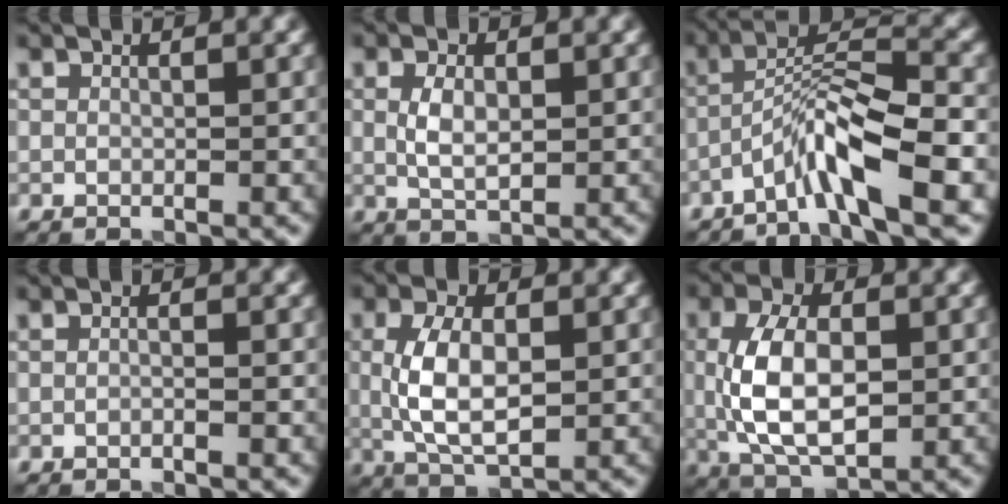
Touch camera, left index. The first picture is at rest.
{"total": 2.8, "force": [0.3, 1.5, 2.3], "torque": [-0.054, 0.000, 0.008]}
{"total": 6.4, "force": [-3.5, 0.9, 5.3], "torque": [-0.096, 0.017, -0.071]}
{"total": 0.5, "force": [-0.3, 0.0, 0.5], "torque": [-0.010, -0.003, -0.010]}
{"total": 5.6, "force": [0.1, 2.7, 4.9], "torque": [-0.103, 0.000, 0.005]}
{"total": 7.5, "force": [-0.2, 4.1, 6.4], "torque": [-0.133, -0.001, -0.001]}